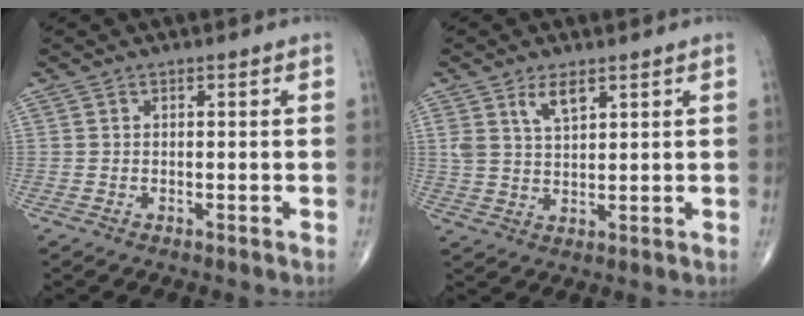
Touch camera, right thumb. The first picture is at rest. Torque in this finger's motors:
{"motor_torque": [-0.18, 0.28, 0.34, 0.31, 0.02]}